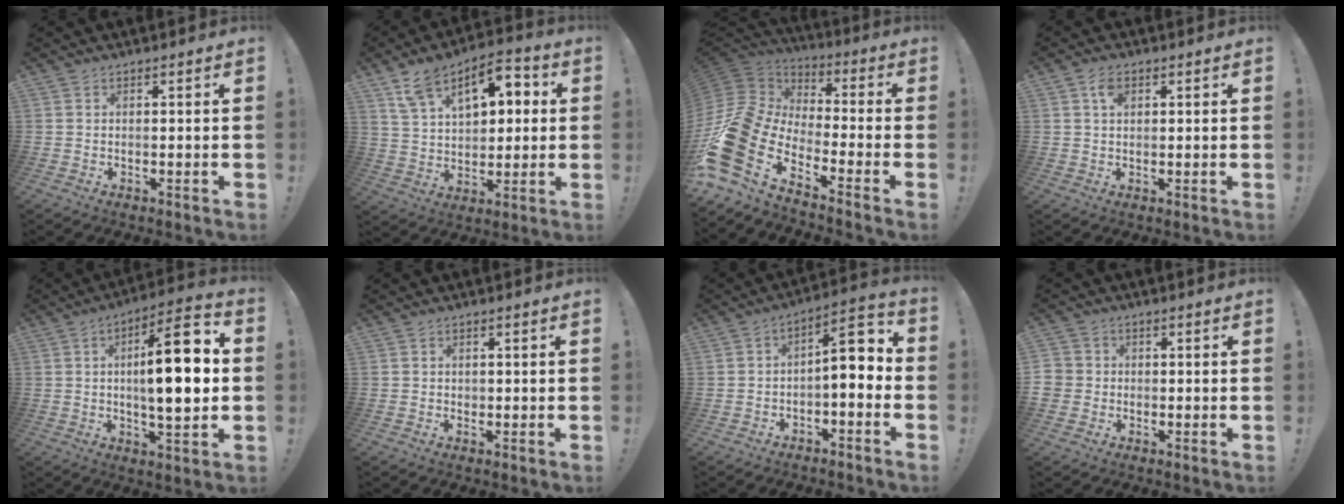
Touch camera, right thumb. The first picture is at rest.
{"total": 14.8, "force": [6.6, 9.1, 9.8], "torque": [-0.147, -0.020, 0.115]}
{"total": 19.4, "force": [-10.4, 10.1, 12.8], "torque": [-0.264, 0.018, -0.163]}
{"total": 3.7, "force": [1.5, 2.3, 2.5], "torque": [-0.039, 0.000, 0.024]}
{"total": 17.3, "force": [0.8, 5.3, 16.4], "torque": [-0.255, -0.002, -0.002]}
{"total": 0.9, "force": [-0.1, 0.9, 0.2], "torque": [0.002, 0.001, -0.003]}
{"total": 7.6, "force": [-0.7, 3.0, 7.0], "torque": [-0.086, -0.006, -0.017]}
{"total": 3.8, "force": [-0.6, 3.6, 1.0], "torque": [-0.015, 0.011, -0.009]}